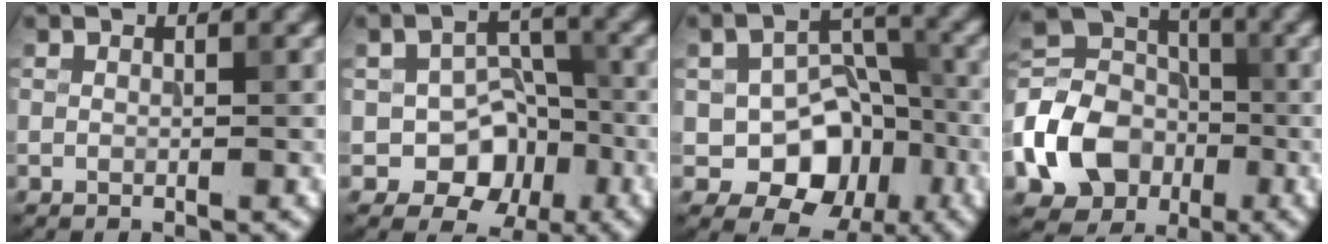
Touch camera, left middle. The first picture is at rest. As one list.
[{"total": 6.0, "force": [-2.2, 4.4, 3.5], "torque": [-0.041, -0.005, -0.035]}, {"total": 8.4, "force": [-2.4, 6.1, 5.3], "torque": [-0.068, -0.004, -0.038]}, {"total": 9.6, "force": [-3.1, 7.7, 4.9], "torque": [-0.108, -0.002, -0.076]}]